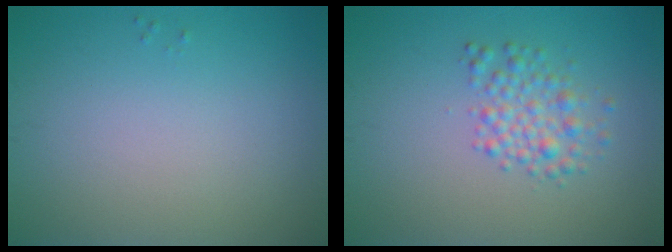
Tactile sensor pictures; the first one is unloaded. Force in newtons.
{"total": 2.7, "press": 2.7, "slide": 0.1}